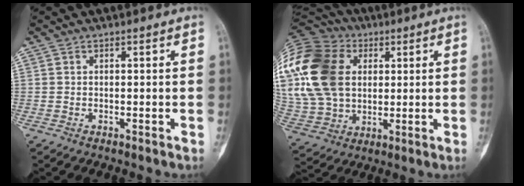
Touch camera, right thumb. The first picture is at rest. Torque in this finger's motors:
{"motor_torque": [0.57, 1.59, 2.21, 0.56, 0.70]}